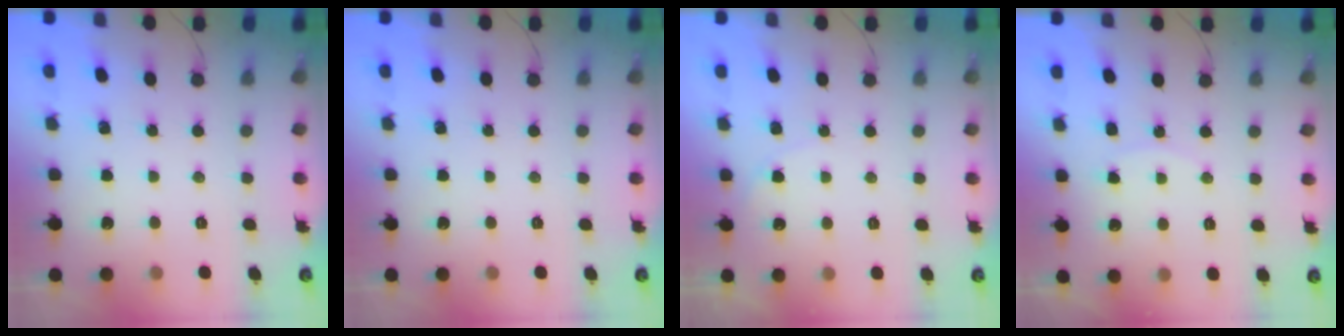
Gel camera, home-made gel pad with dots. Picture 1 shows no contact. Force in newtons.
{"total": 0.0}
{"total": 4.5, "press": 4.5, "slide": 0.3}
{"total": 7.5, "press": 7.5, "slide": 0.5}